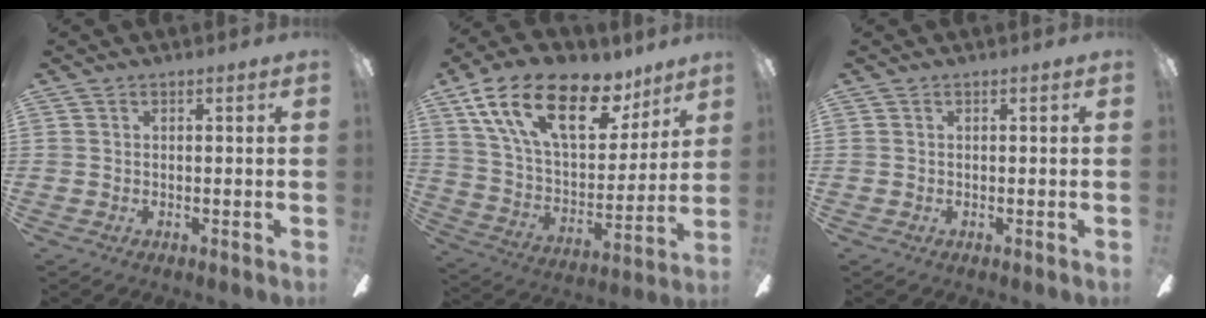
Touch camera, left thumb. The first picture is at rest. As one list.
[{"total": 24.0, "force": [13.4, 12.1, 15.9], "torque": [-0.283, -0.059, 0.235]}, {"total": 0.0}]